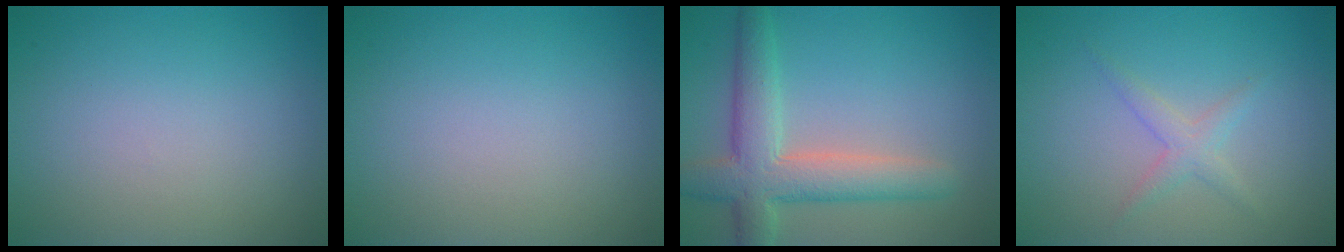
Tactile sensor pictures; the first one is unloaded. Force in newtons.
{"total": 0.0}
{"total": 6.0, "press": 6.0, "slide": 0.5}
{"total": 1.6, "press": 1.6, "slide": 0.1}